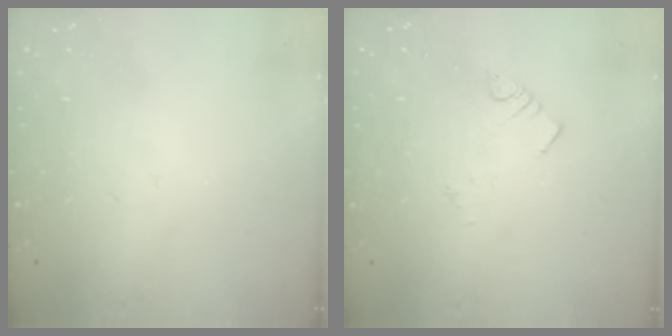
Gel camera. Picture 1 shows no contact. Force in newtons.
{"total": 1.9, "press": 1.9, "slide": 0.1}